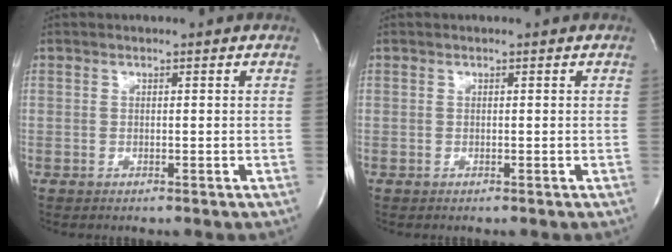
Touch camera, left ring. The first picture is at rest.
{"total": 0.0}